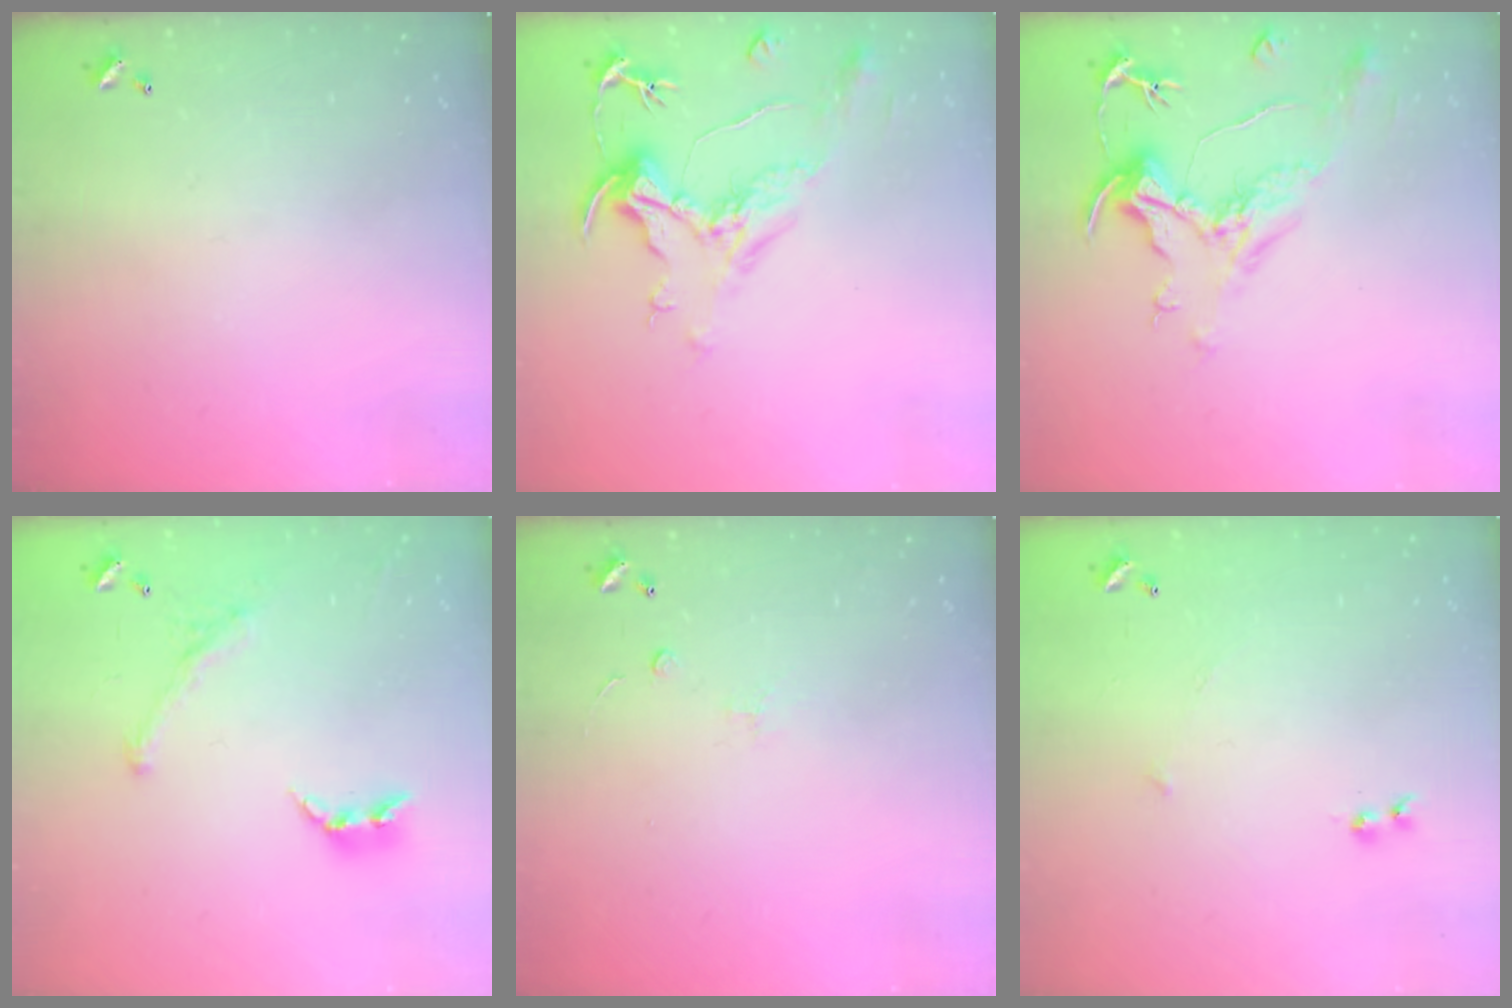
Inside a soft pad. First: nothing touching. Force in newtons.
{"total": 2.1, "press": 1.7, "slide": 1.3}
{"total": 2.1, "press": 1.7, "slide": 1.3}
{"total": 1.2, "press": 0.5, "slide": 1.1}
{"total": 1.6, "press": 1.5, "slide": 0.4}
{"total": 6.1, "press": 6.0, "slide": 0.9}